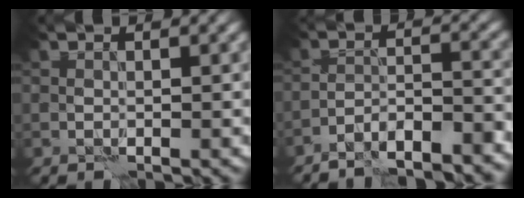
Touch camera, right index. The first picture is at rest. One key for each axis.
{"total": 6.6, "fx": -5.9, "fy": 1.1, "fz": 2.8, "tx": -0.041, "ty": 0.008, "tz": -0.096}